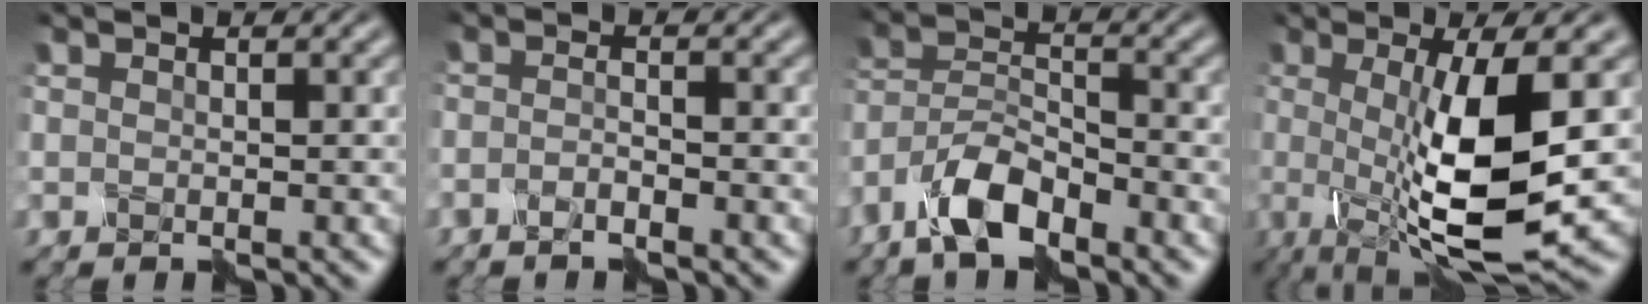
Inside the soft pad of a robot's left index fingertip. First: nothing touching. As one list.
[{"total": 1.8, "force": [-1.7, -0.2, 0.7], "torque": [-0.012, -0.005, -0.033]}, {"total": 5.4, "force": [-4.5, 1.6, 2.7], "torque": [-0.053, 0.007, -0.094]}, {"total": 10.0, "force": [-1.2, 2.4, 9.6], "torque": [-0.167, -0.016, -0.016]}]